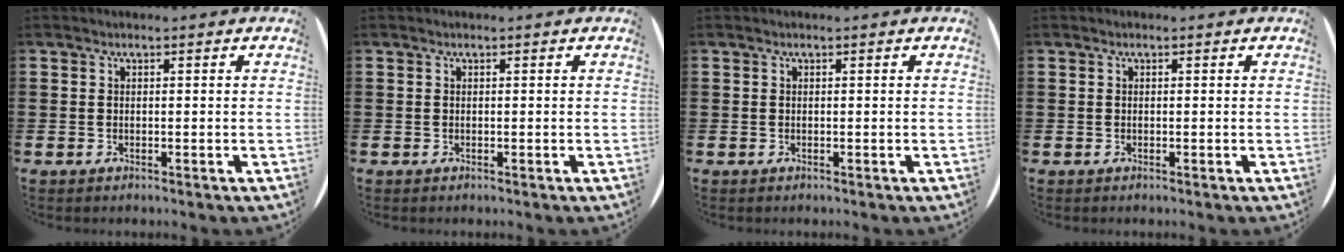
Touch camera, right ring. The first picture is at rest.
{"total": 0.0}
{"total": 0.0}
{"total": 0.0}